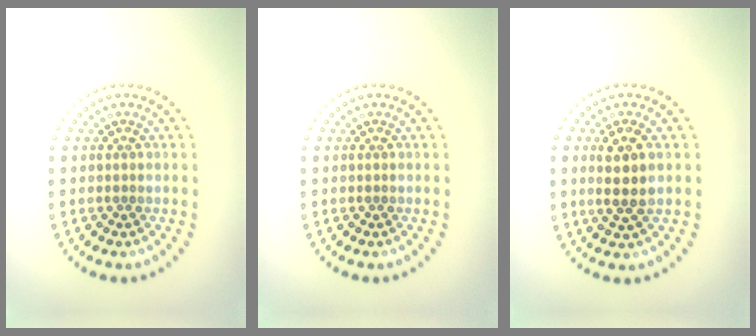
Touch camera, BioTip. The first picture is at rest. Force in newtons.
{"total": 0.0}
{"total": 3.0, "press": 2.8, "slide": 1.1}